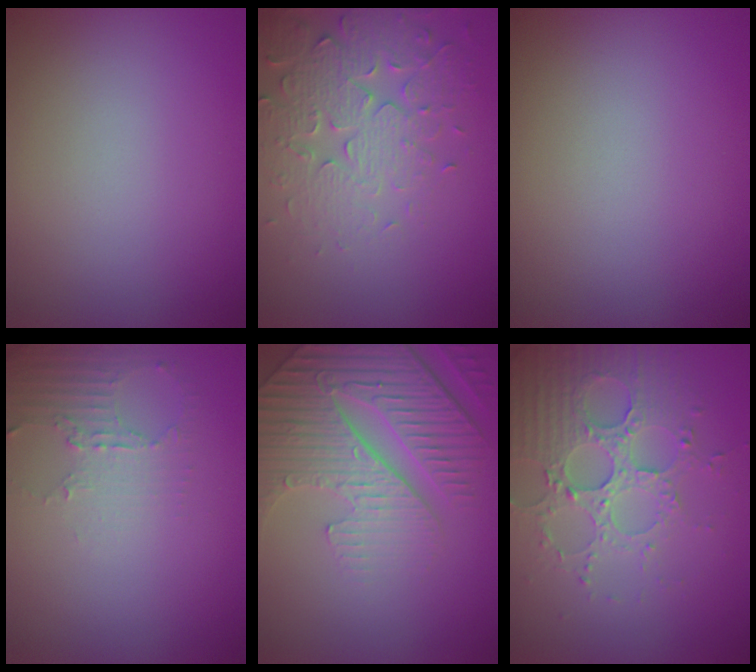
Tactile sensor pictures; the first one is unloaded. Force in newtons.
{"total": 4.6, "press": 4.5, "slide": 1.1}
{"total": 0.0}
{"total": 2.2, "press": 1.7, "slide": 1.5}
{"total": 6.9, "press": 5.7, "slide": 3.9}
{"total": 5.1, "press": 3.9, "slide": 3.3}